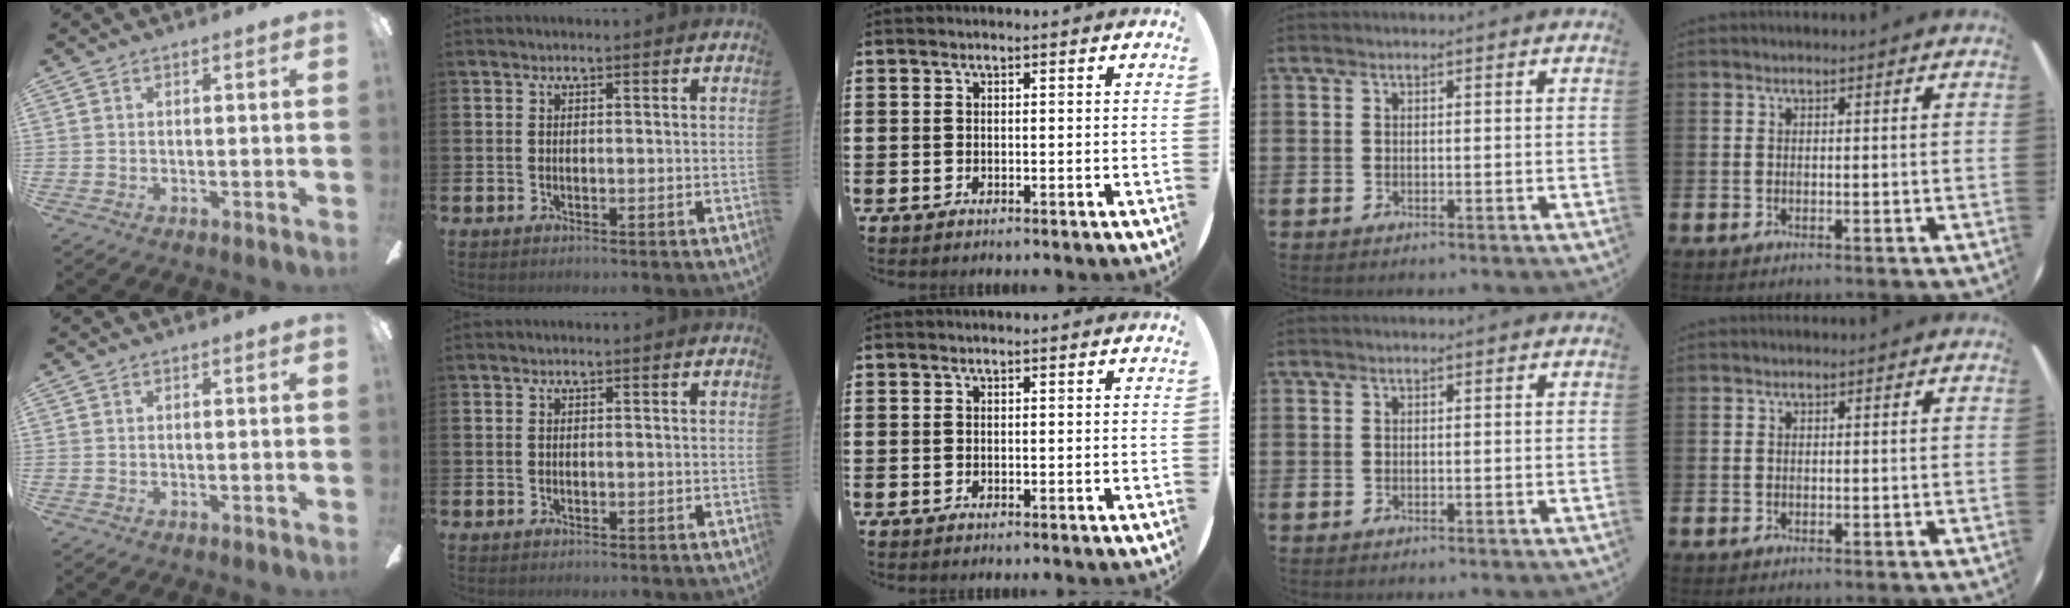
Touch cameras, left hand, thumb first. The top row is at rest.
{}